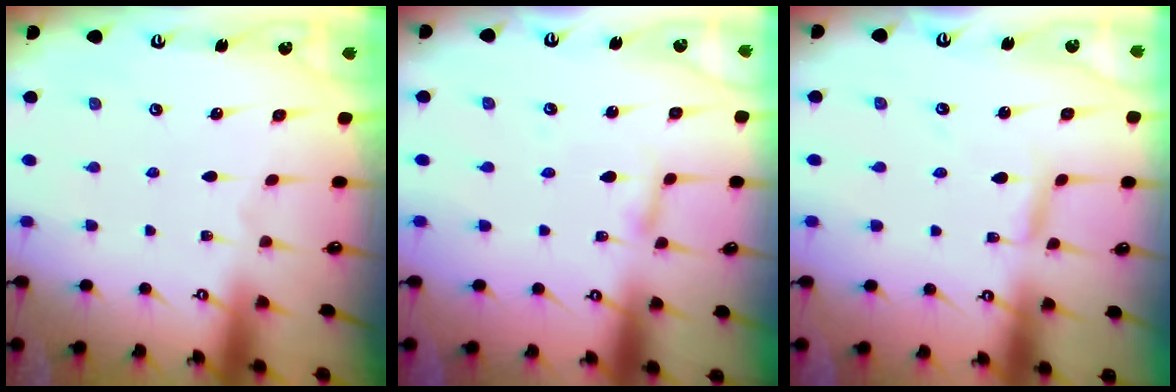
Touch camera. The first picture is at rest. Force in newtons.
{"total": 2.6, "press": 2.6, "slide": 0.2}
{"total": 2.5, "press": 2.5, "slide": 0.2}